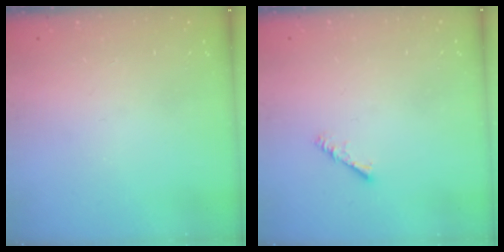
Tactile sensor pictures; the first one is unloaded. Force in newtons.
{"total": 2.3, "press": 2.3, "slide": 0.4}